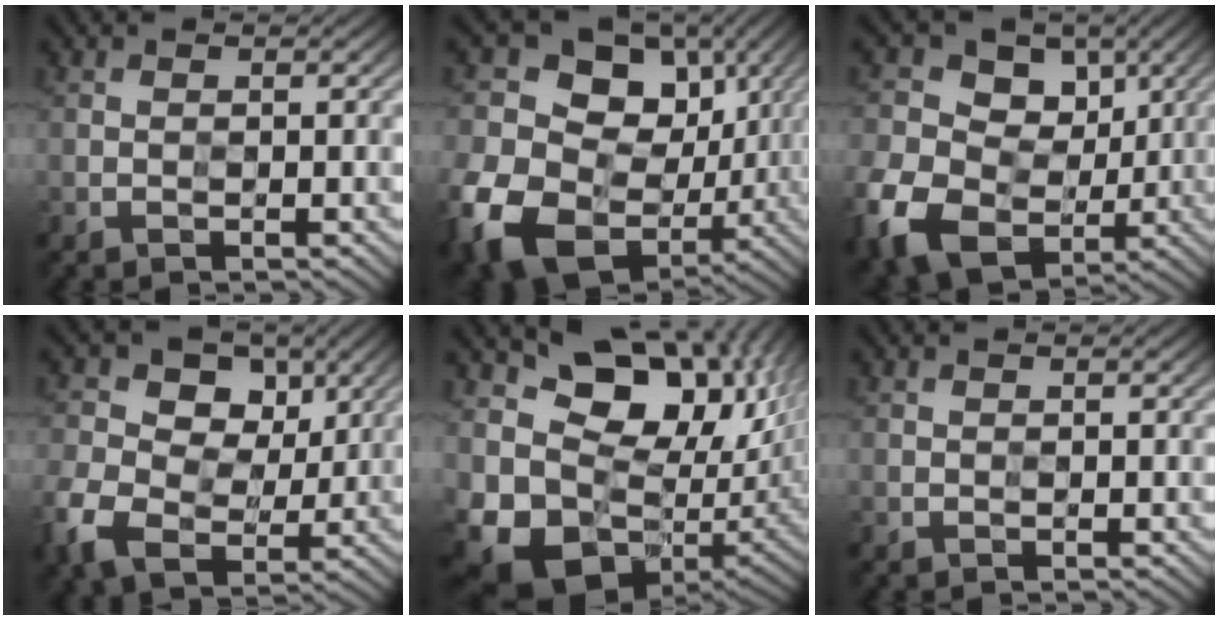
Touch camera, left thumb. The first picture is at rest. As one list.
[{"total": 17.9, "force": [-1.0, 14.3, 10.7], "torque": [-0.241, -0.026, -0.005]}, {"total": 13.9, "force": [-0.5, 11.2, 8.2], "torque": [-0.194, -0.017, -0.001]}, {"total": 10.7, "force": [1.0, 8.3, 6.6], "torque": [-0.140, 0.001, 0.011]}, {"total": 15.3, "force": [3.0, 11.3, 9.8], "torque": [-0.182, -0.022, 0.080]}, {"total": 0.0}]